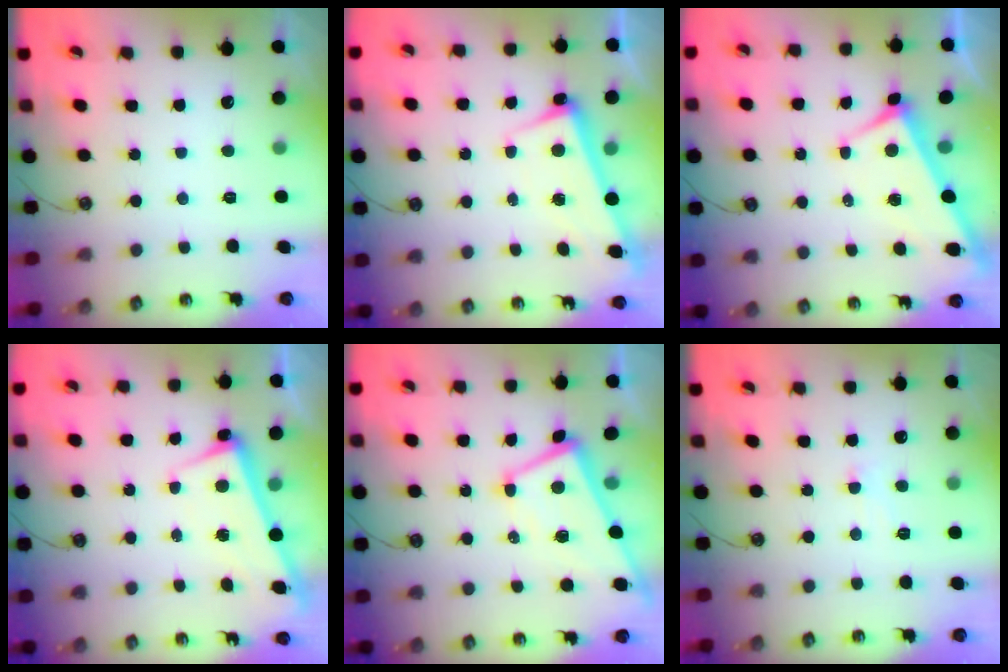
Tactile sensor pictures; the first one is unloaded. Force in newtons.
{"total": 2.7, "press": 2.5, "slide": 0.9}
{"total": 3.6, "press": 3.6, "slide": 0.4}
{"total": 2.6, "press": 2.5, "slide": 0.6}
{"total": 2.1, "press": 2.0, "slide": 0.7}
{"total": 3.3, "press": 3.3, "slide": 0.6}